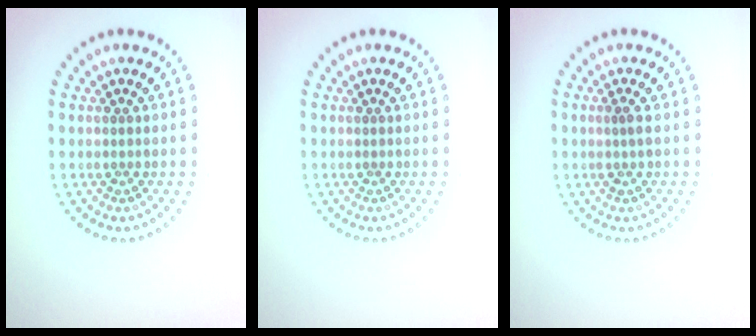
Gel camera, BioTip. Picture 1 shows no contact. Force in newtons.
{"total": 0.0}
{"total": 1.1, "press": 0.8, "slide": 0.7}